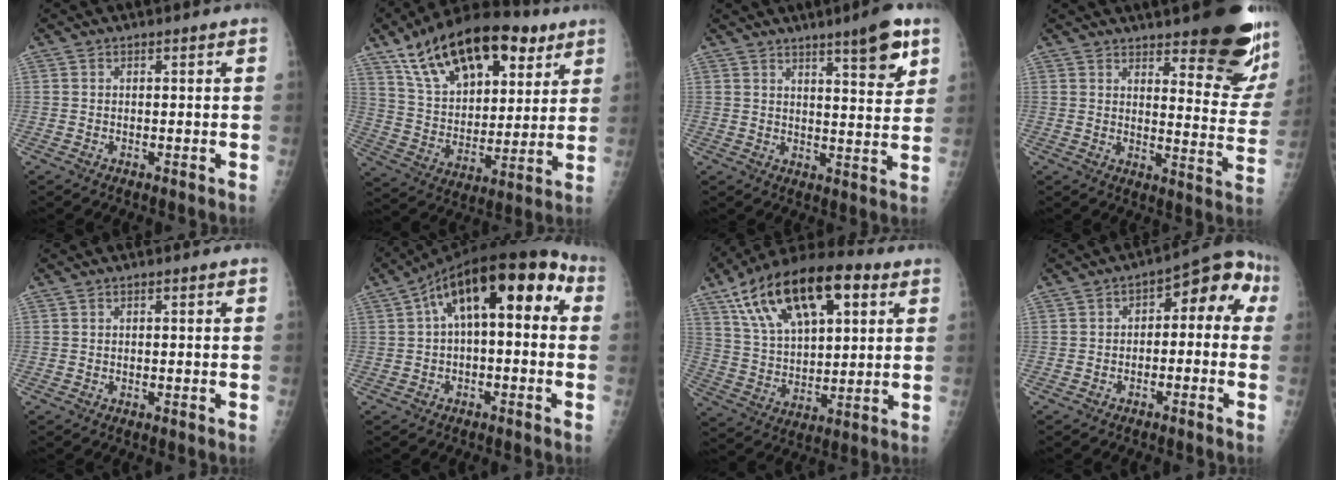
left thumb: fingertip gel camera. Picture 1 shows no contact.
{"total": 25.0, "force": [13.7, 13.0, 16.5], "torque": [-0.246, -0.019, 0.235]}
{"total": 9.3, "force": [5.6, 1.6, 7.2], "torque": [-0.090, -0.034, 0.078]}
{"total": 19.8, "force": [13.6, 5.6, 13.2], "torque": [-0.133, -0.093, 0.167]}
{"total": 0.6, "force": [0.2, 0.2, 0.6], "torque": [-0.010, 0.002, 0.002]}
{"total": 15.6, "force": [3.0, 7.4, 13.4], "torque": [-0.176, 0.050, 0.034]}
{"total": 23.2, "force": [10.7, 11.2, 17.3], "torque": [-0.282, -0.004, 0.188]}
{"total": 9.2, "force": [-0.3, 5.4, 7.5], "torque": [-0.059, 0.053, -0.016]}